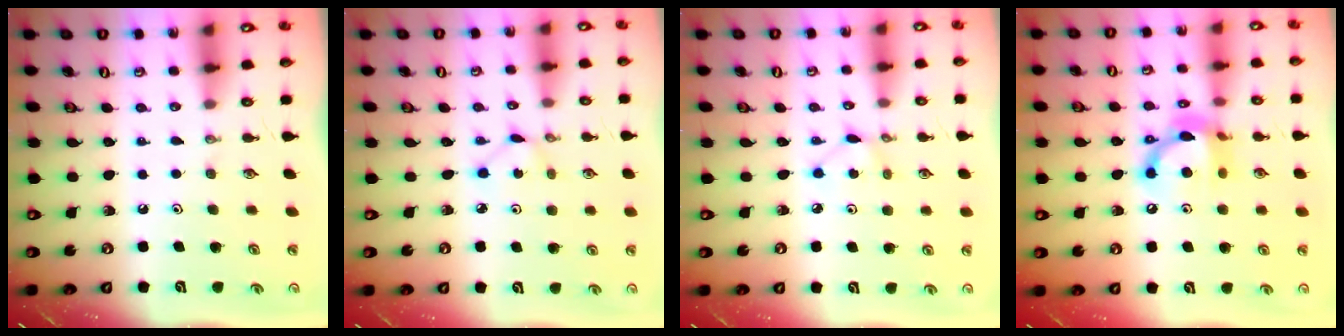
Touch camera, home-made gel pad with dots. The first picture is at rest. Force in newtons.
{"total": 1.4, "press": 1.4, "slide": 0.2}
{"total": 2.9, "press": 2.9, "slide": 0.3}
{"total": 13.2, "press": 13.2, "slide": 0.8}